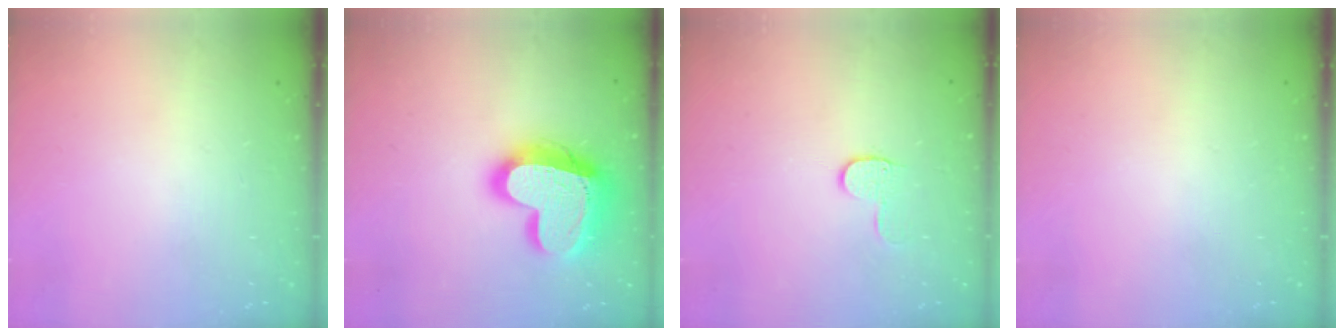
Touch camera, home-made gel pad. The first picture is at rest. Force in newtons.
{"total": 22.7, "press": 22.6, "slide": 1.9}
{"total": 6.0, "press": 6.0, "slide": 0.6}
{"total": 0.0}